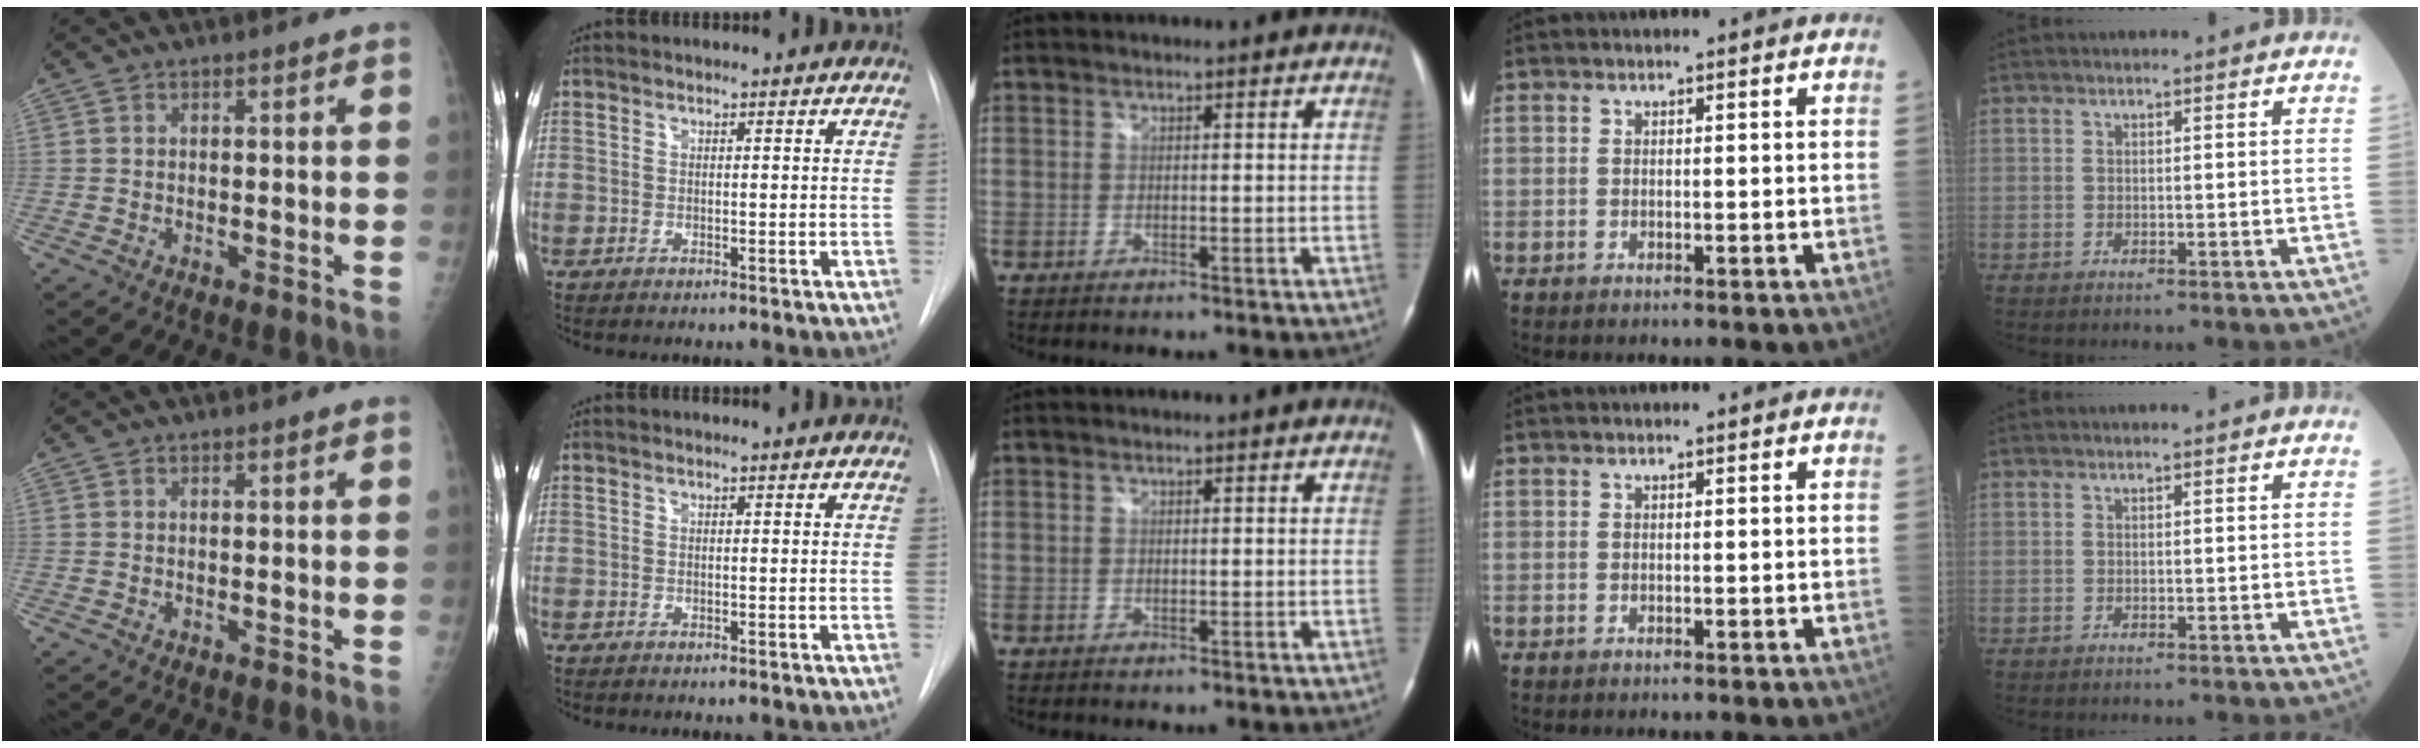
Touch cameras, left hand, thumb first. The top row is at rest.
{}